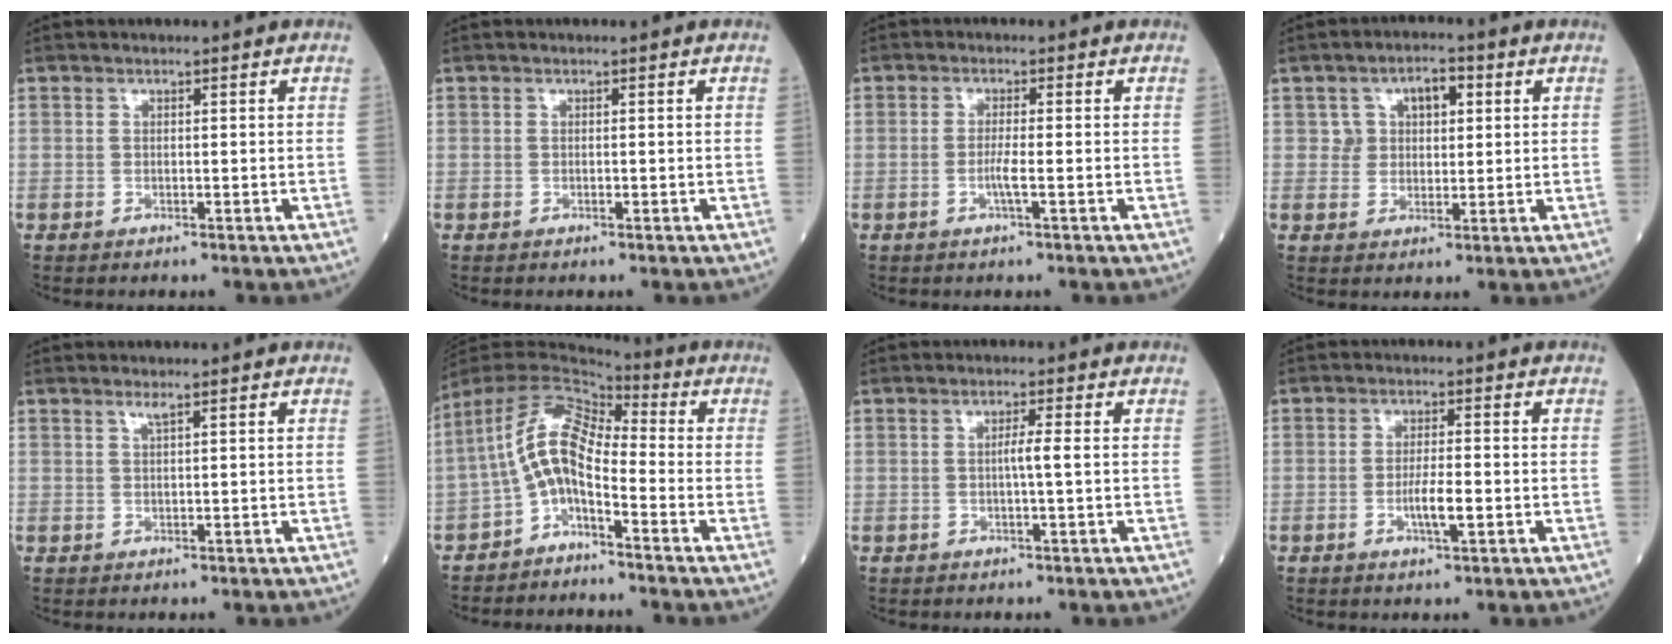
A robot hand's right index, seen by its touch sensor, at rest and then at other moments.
{"total": 0.0}
{"total": 2.4, "force": [-0.8, -0.1, 2.2], "torque": [-0.044, -0.003, -0.018]}
{"total": 5.4, "force": [2.0, 3.5, 3.5], "torque": [-0.047, 0.014, 0.033]}
{"total": 1.0, "force": [0.7, -0.2, 0.7], "torque": [-0.018, -0.002, 0.016]}
{"total": 9.2, "force": [-2.8, 3.7, 8.0], "torque": [-0.162, 0.031, -0.056]}
{"total": 2.0, "force": [-0.1, -0.4, 2.0], "torque": [-0.036, 0.000, -0.003]}
{"total": 4.0, "force": [-1.2, 0.6, 3.8], "torque": [-0.067, -0.002, -0.021]}